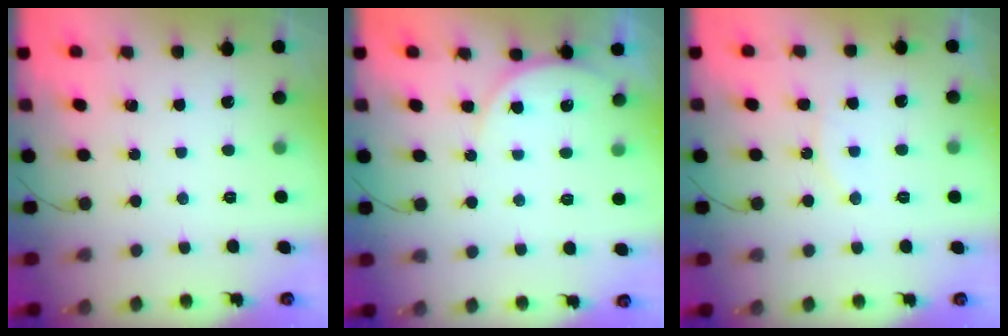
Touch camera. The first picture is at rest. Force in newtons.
{"total": 5.5, "press": 5.5, "slide": 0.3}
{"total": 8.2, "press": 8.2, "slide": 0.3}